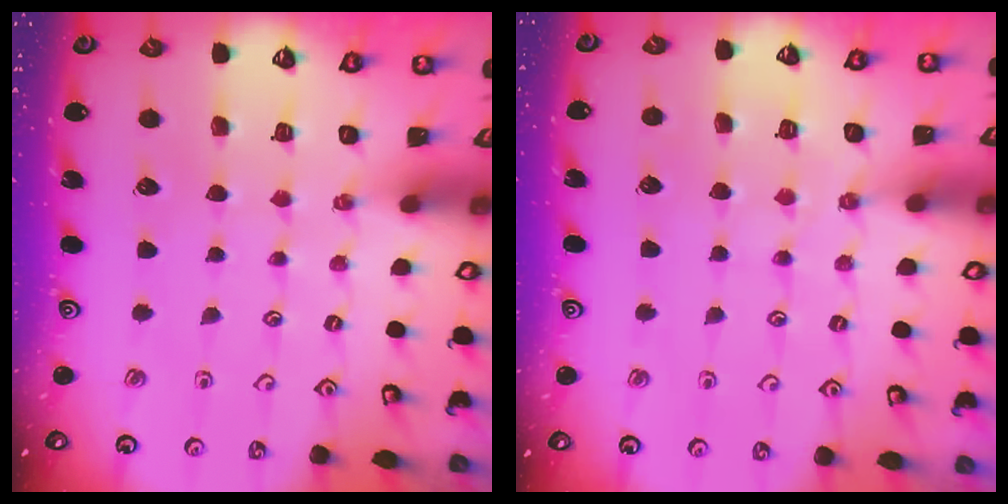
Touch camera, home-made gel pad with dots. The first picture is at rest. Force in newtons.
{"total": 4.8, "press": 4.7, "slide": 0.7}